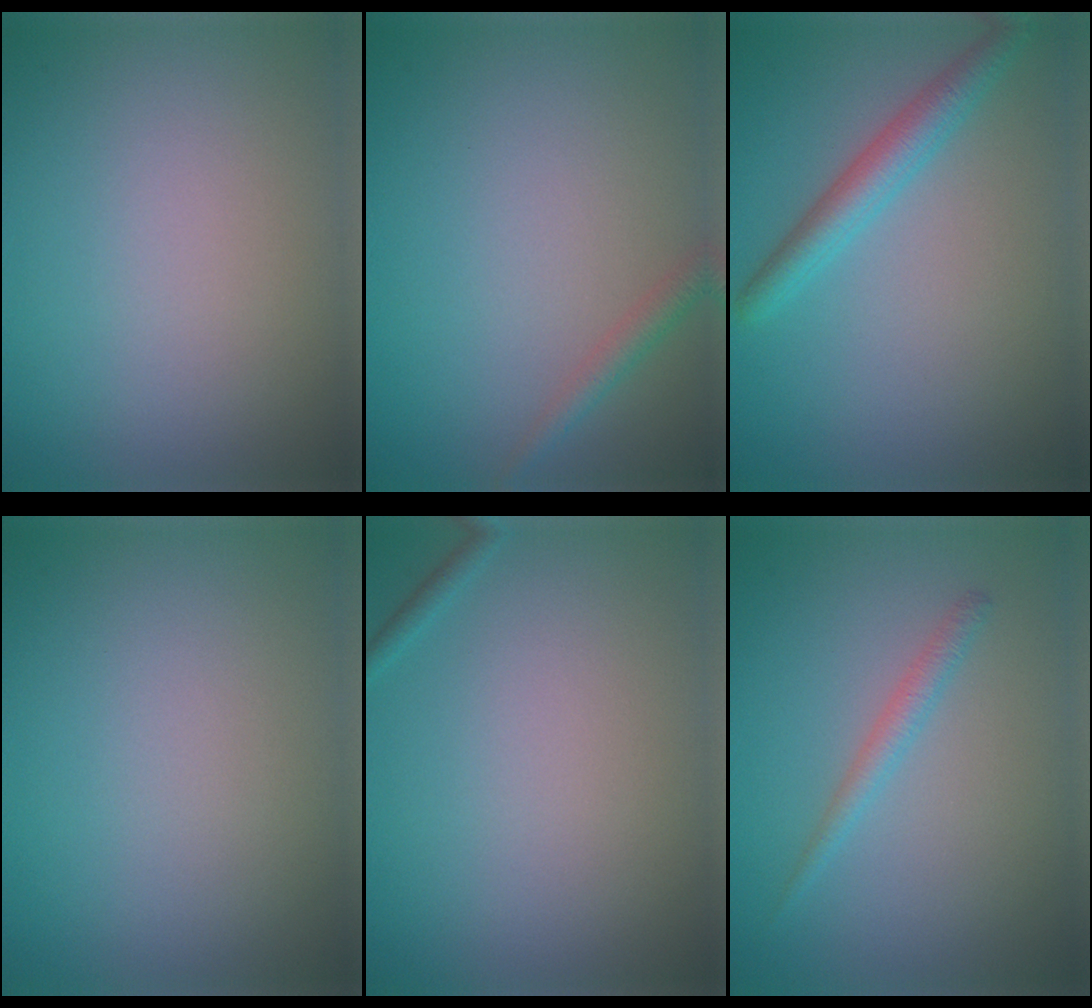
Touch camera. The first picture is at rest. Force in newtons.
{"total": 1.5, "press": 1.5, "slide": 0.0}
{"total": 3.1, "press": 3.1, "slide": 0.2}
{"total": 0.0}
{"total": 0.7, "press": 0.7, "slide": 0.0}
{"total": 1.4, "press": 1.4, "slide": 0.1}